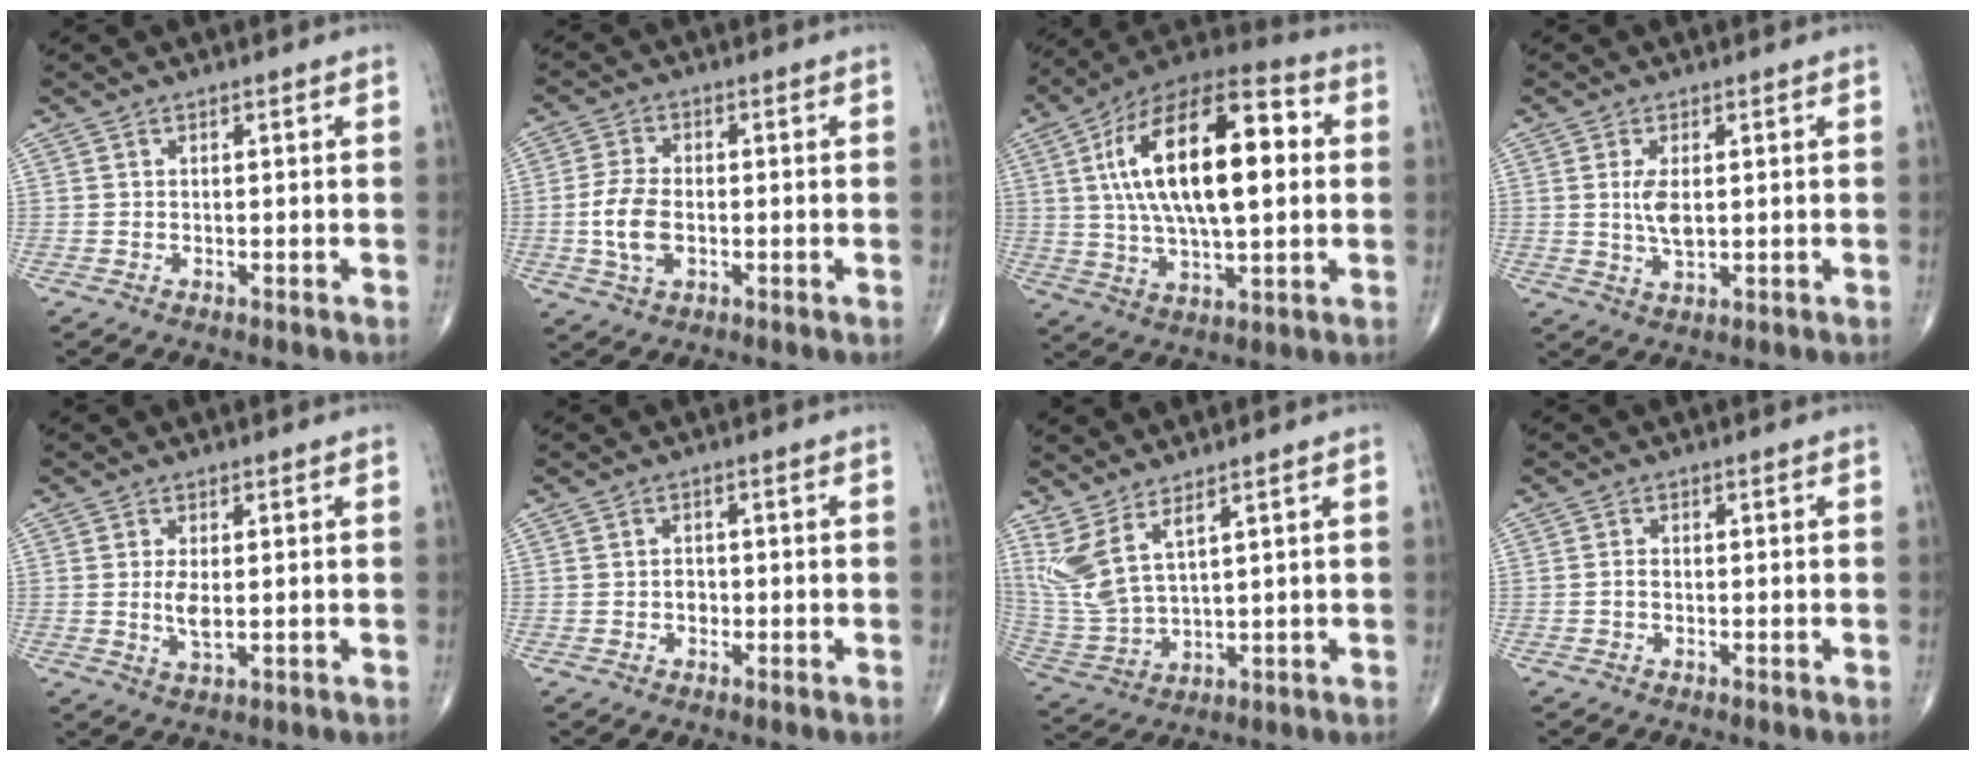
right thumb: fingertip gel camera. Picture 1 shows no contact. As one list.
[{"total": 6.9, "force": [-1.0, 4.0, 5.5], "torque": [-0.116, 0.004, -0.021]}, {"total": 24.6, "force": [3.9, 10.6, 21.9], "torque": [-0.371, 0.017, 0.056]}, {"total": 4.5, "force": [0.6, 2.0, 4.0], "torque": [-0.081, -0.010, 0.017]}, {"total": 3.6, "force": [0.1, 1.4, 3.3], "torque": [-0.069, -0.011, 0.006]}, {"total": 1.7, "force": [-0.4, 1.3, 0.9], "torque": [-0.008, 0.005, -0.009]}, {"total": 8.8, "force": [5.1, 2.6, 6.7], "torque": [-0.159, -0.031, 0.122]}, {"total": 1.0, "force": [-0.3, 0.6, 0.7], "torque": [-0.011, 0.002, -0.007]}]